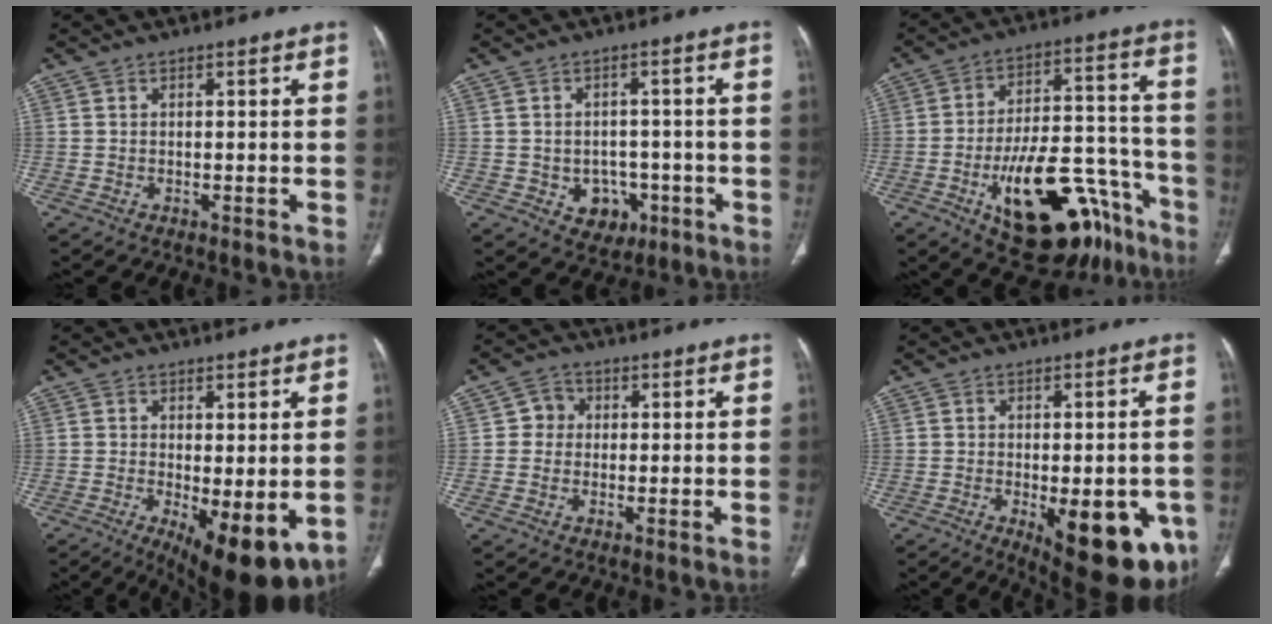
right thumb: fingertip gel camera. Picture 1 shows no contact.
{"total": 6.6, "force": [-2.3, 5.4, 3.0], "torque": [-0.013, 0.019, -0.020]}
{"total": 25.3, "force": [-12.9, 11.6, 18.3], "torque": [-0.222, 0.081, -0.183]}
{"total": 11.9, "force": [-3.2, 4.5, 10.6], "torque": [-0.153, -0.026, -0.035]}
{"total": 3.5, "force": [0.3, 3.3, 1.0], "torque": [0.008, 0.008, -0.002]}
{"total": 18.2, "force": [-6.2, 7.6, 15.3], "torque": [-0.142, -0.004, -0.062]}